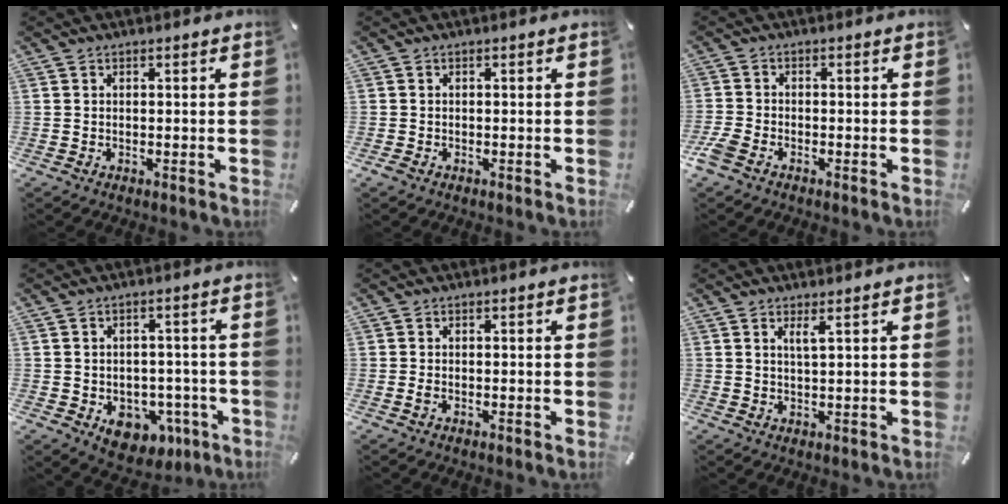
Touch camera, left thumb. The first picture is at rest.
{"total": 0.6, "force": [-0.4, 0.5, 0.2], "torque": [-0.002, 0.002, -0.010]}
{"total": 3.2, "force": [-2.2, 1.6, 1.5], "torque": [-0.043, 0.003, -0.046]}
{"total": 8.4, "force": [-2.9, 6.8, 3.9], "torque": [-0.033, 0.017, -0.041]}
{"total": 0.9, "force": [-0.3, 0.5, 0.7], "torque": [-0.015, -0.001, -0.006]}
{"total": 2.5, "force": [1.6, 0.1, 1.9], "torque": [-0.041, -0.001, 0.027]}